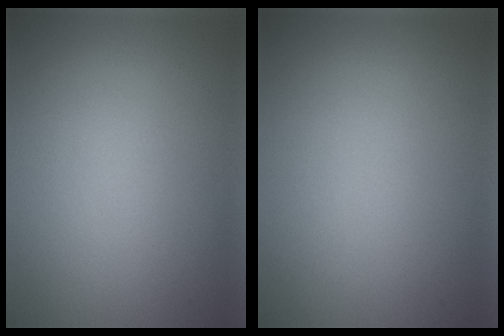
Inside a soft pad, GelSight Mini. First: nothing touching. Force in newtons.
{"total": 0.0}